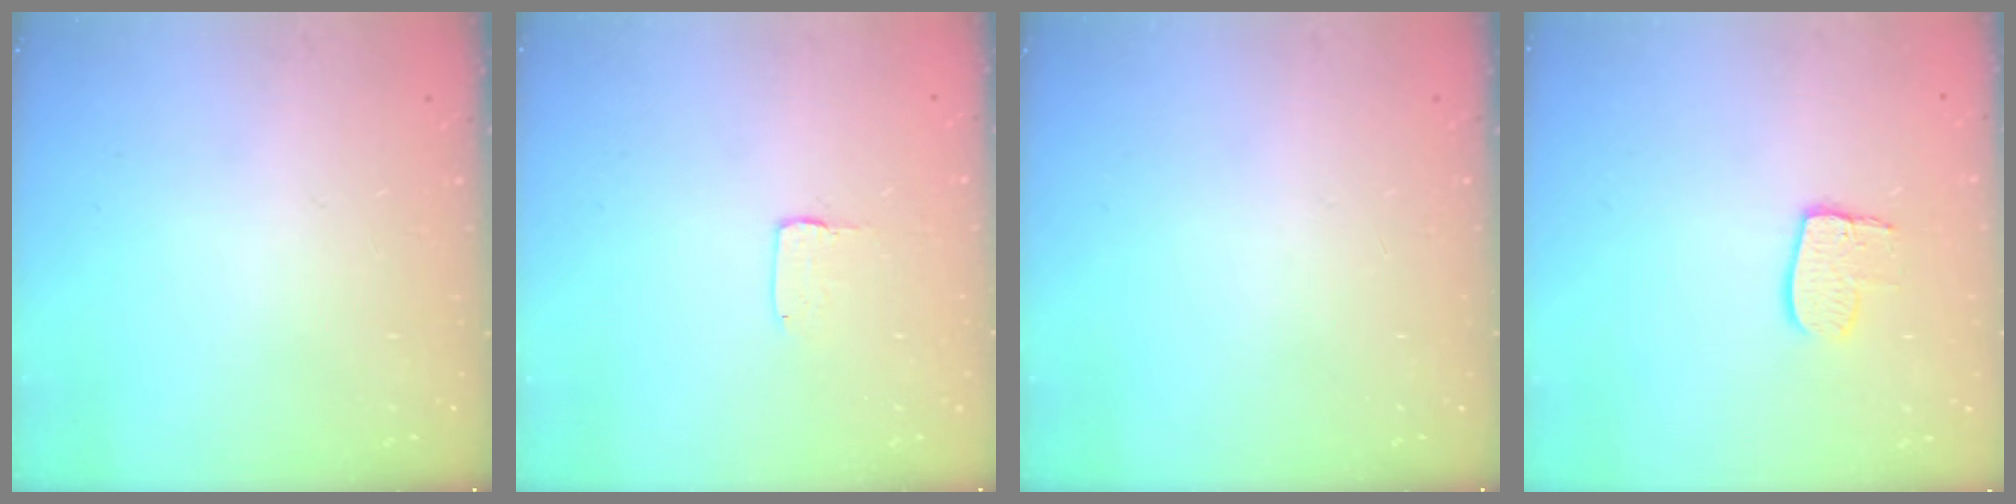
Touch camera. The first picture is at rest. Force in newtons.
{"total": 1.7, "press": 1.6, "slide": 0.1}
{"total": 0.0}
{"total": 8.3, "press": 8.3, "slide": 0.7}